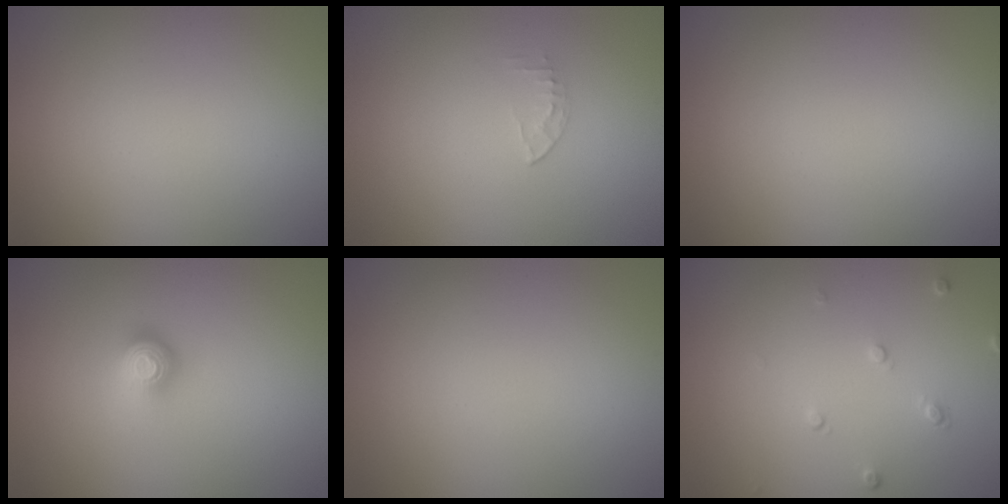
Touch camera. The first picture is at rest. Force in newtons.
{"total": 0.6, "press": 0.4, "slide": 0.4}
{"total": 0.0}
{"total": 2.0, "press": 1.4, "slide": 1.4}
{"total": 0.0}
{"total": 0.9, "press": 0.6, "slide": 0.7}